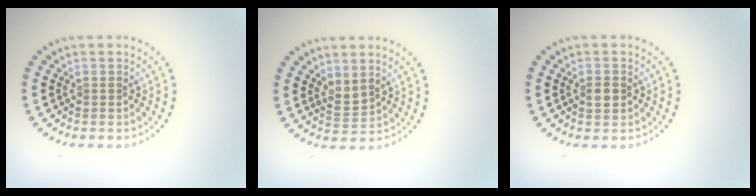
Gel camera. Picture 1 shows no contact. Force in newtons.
{"total": 1.4, "press": 1.2, "slide": 0.8}
{"total": 1.5, "press": 1.4, "slide": 0.3}